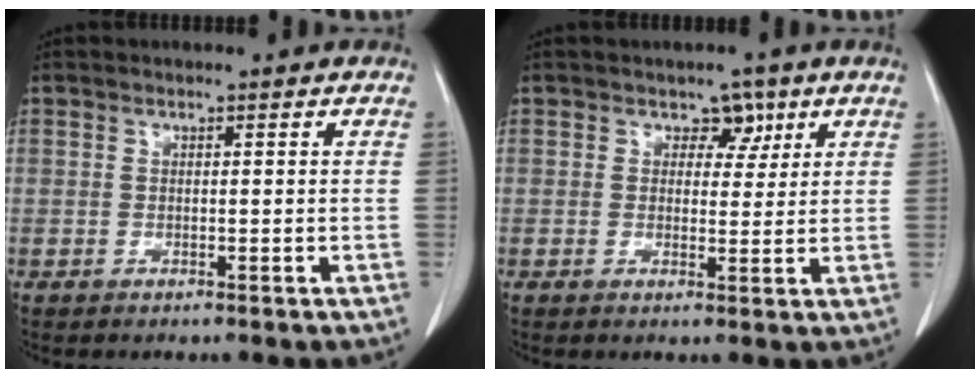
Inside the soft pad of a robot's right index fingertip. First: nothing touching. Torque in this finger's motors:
{"motor_torque": [-0.01, -0.01, -0.03, -0.01]}